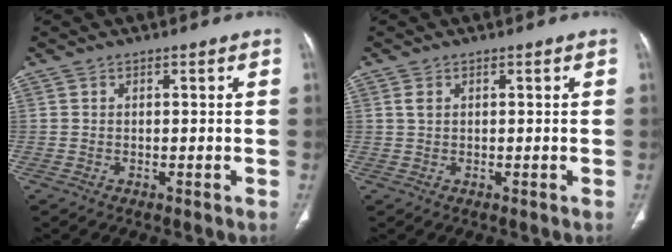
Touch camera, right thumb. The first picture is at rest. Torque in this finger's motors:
{"motor_torque": [-0.03, -0.11, 0.39, -0.19, -0.02]}